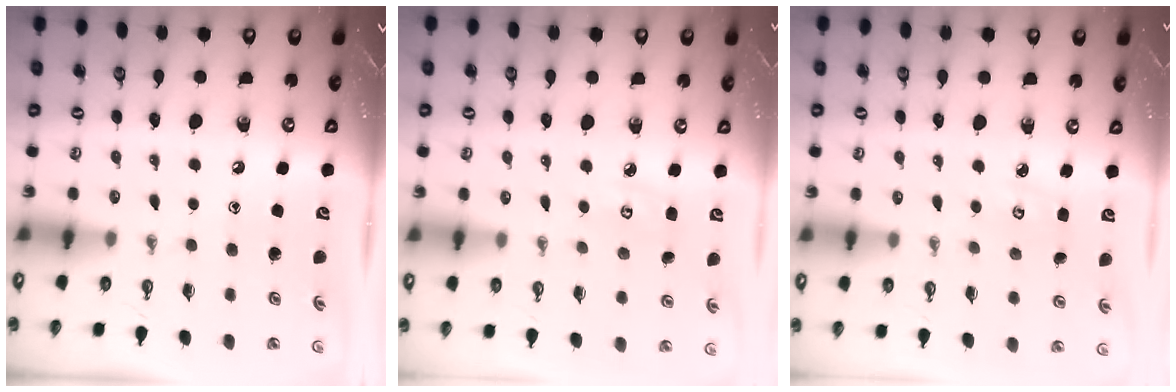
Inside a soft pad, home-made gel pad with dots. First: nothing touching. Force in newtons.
{"total": 5.2, "press": 5.2, "slide": 0.4}
{"total": 3.4, "press": 3.4, "slide": 0.4}